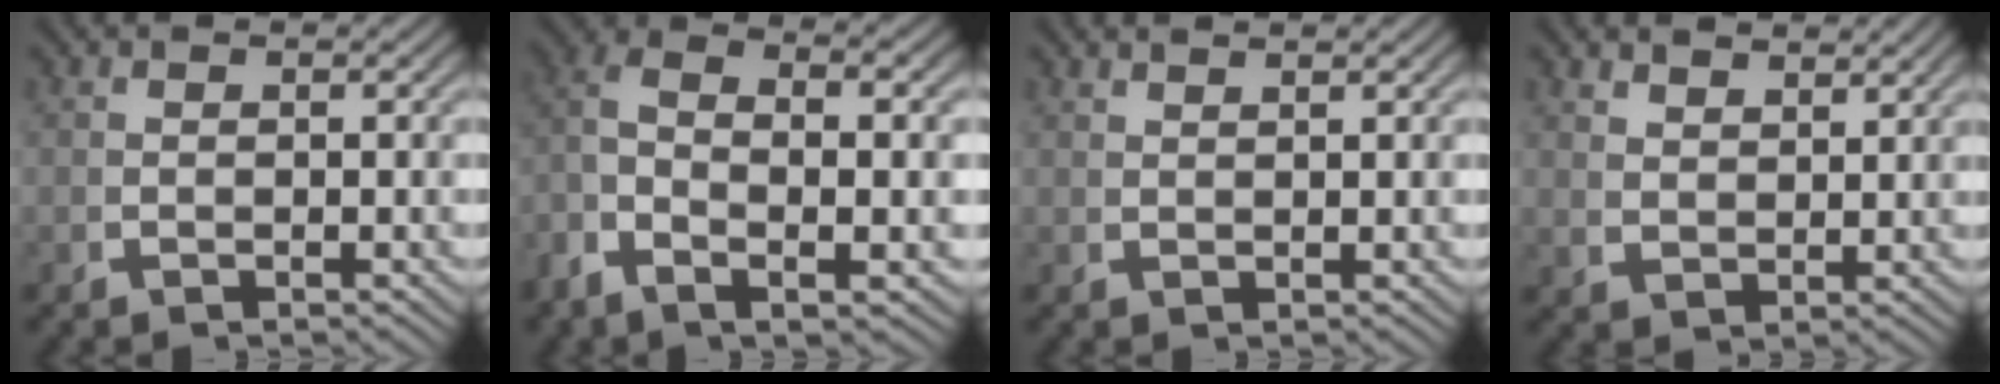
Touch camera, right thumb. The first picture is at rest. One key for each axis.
{"total": 6.7, "fx": 0.1, "fy": 3.2, "fz": 5.9, "tx": -0.140, "ty": -0.014, "tz": 0.004}
{"total": 1.7, "fx": 1.6, "fy": -0.5, "fz": 0.2, "tx": 0.004, "ty": 0.006, "tz": 0.033}
{"total": 2.9, "fx": 2.8, "fy": 0.5, "fz": 0.6, "tx": -0.004, "ty": 0.002, "tz": 0.061}